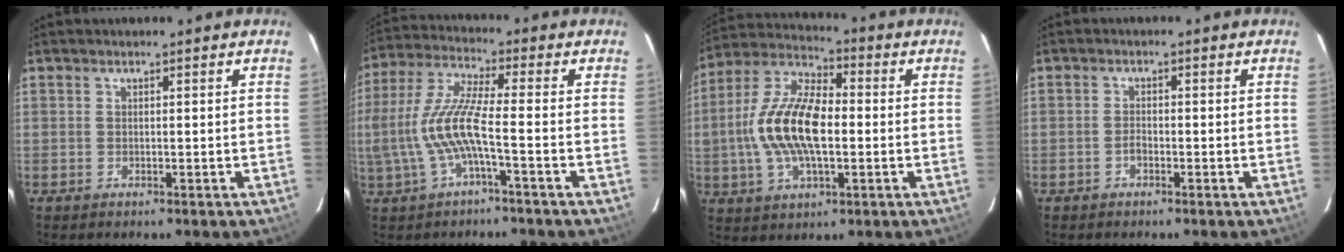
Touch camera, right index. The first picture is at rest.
{"total": 11.9, "force": [-2.9, 1.6, 11.4], "torque": [-0.246, 0.000, -0.048]}
{"total": 16.3, "force": [-1.0, 7.7, 14.4], "torque": [-0.293, 0.010, -0.023]}
{"total": 1.4, "force": [-0.8, 0.9, 0.7], "torque": [-0.014, 0.004, -0.015]}